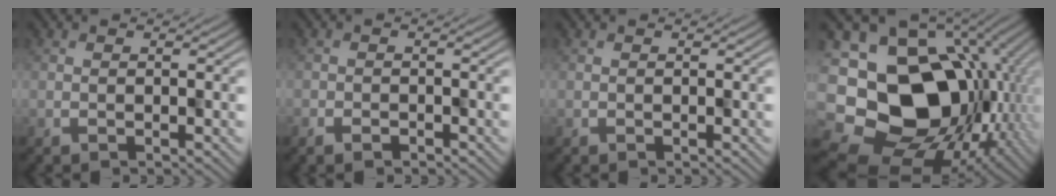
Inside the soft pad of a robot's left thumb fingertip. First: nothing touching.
{"total": 1.5, "force": [-1.1, 0.7, 0.6], "torque": [-0.009, -0.001, -0.017]}
{"total": 0.0}
{"total": 19.1, "force": [-2.5, 15.4, 10.9], "torque": [-0.222, -0.027, -0.029]}